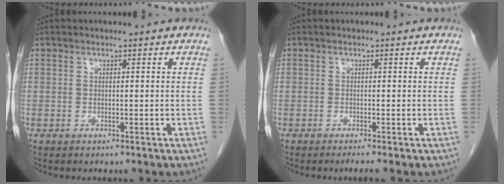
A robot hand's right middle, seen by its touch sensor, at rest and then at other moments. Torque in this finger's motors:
{"motor_torque": [0.29, -0.10, 0.02, 0.01]}